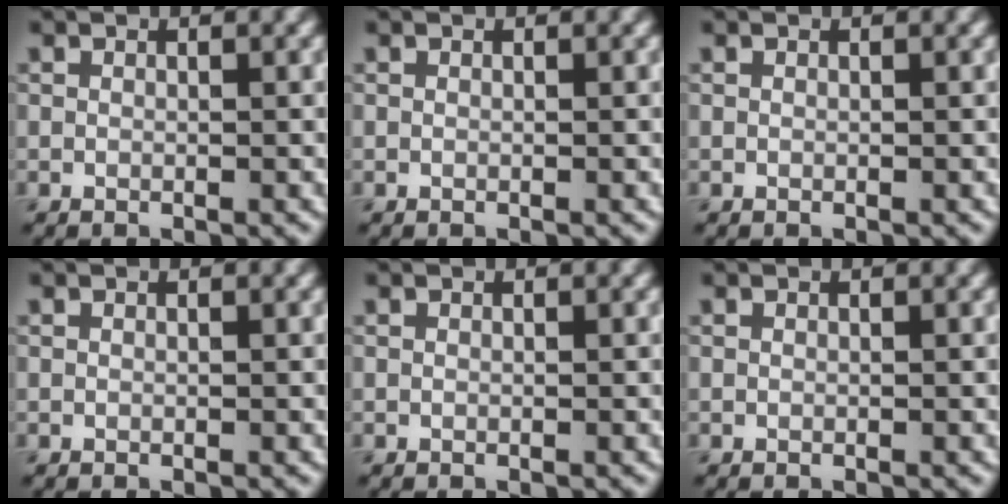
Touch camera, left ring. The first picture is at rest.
{"total": 0.0}
{"total": 0.0}
{"total": 0.0}
{"total": 0.0}
{"total": 0.0}